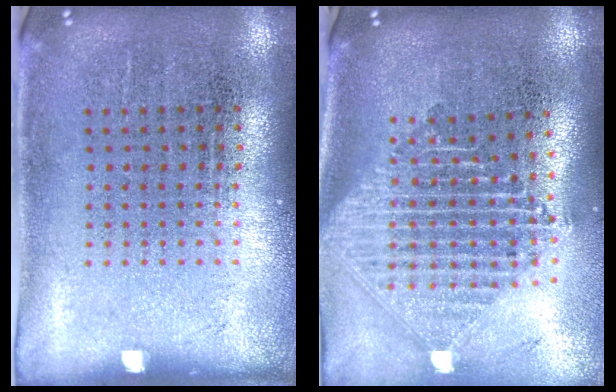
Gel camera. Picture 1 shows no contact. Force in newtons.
{"total": 2.3, "press": 1.8, "slide": 1.4}